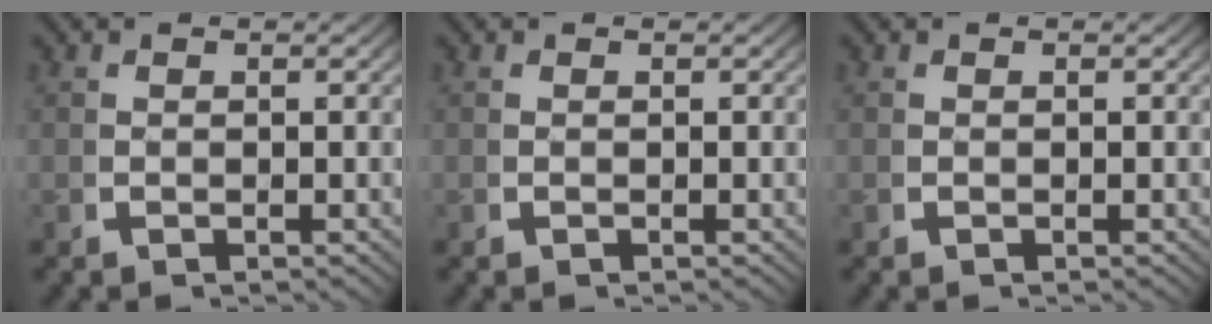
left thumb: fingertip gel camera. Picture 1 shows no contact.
{"total": 0.0}
{"total": 0.0}